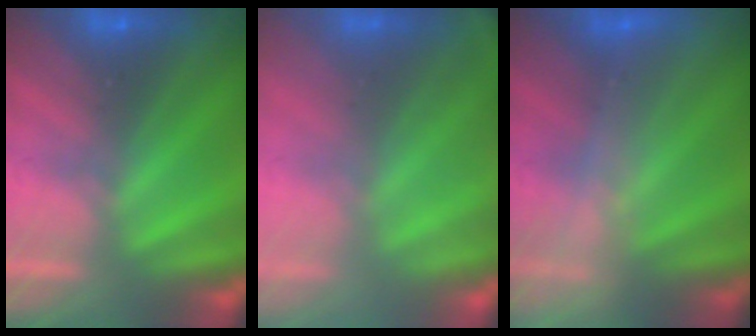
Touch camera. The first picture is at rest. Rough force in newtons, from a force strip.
{"total": 1.8}
{"total": 2.5}